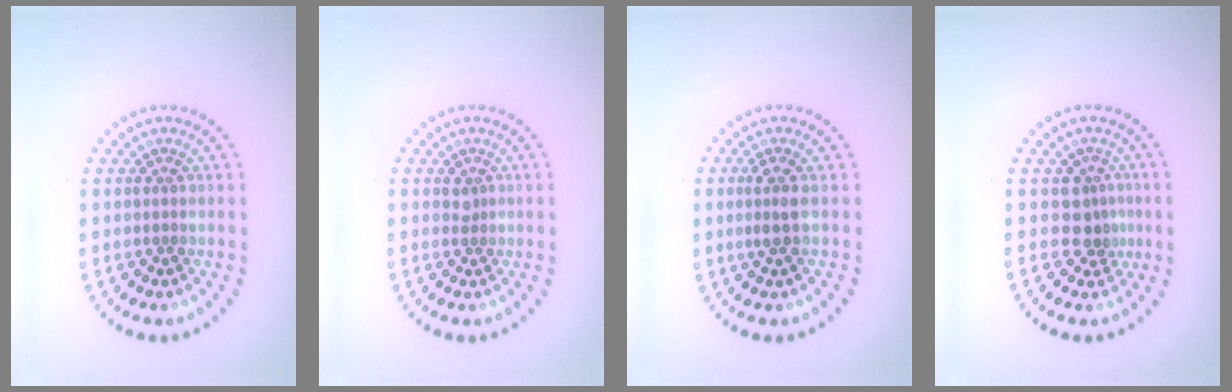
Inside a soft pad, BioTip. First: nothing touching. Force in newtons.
{"total": 0.8, "press": 0.5, "slide": 0.6}
{"total": 1.7, "press": 1.2, "slide": 1.1}
{"total": 2.3, "press": 1.8, "slide": 1.5}